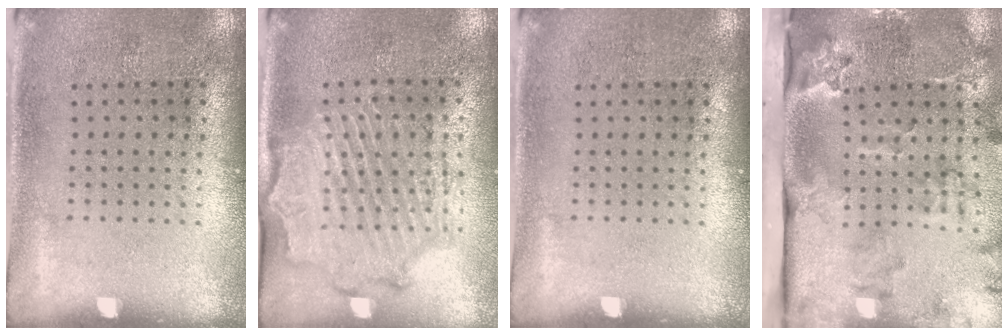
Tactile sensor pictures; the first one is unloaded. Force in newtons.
{"total": 2.1, "press": 2.1, "slide": 0.5}
{"total": 0.0}
{"total": 3.8, "press": 2.6, "slide": 2.7}